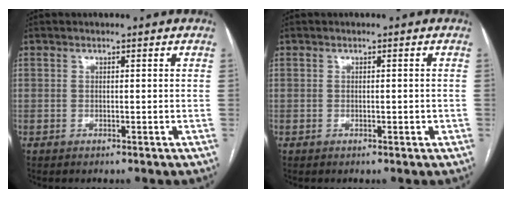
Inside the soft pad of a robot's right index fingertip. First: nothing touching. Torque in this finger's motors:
{"motor_torque": [0.01, 0.06, 0.07, 0.04]}